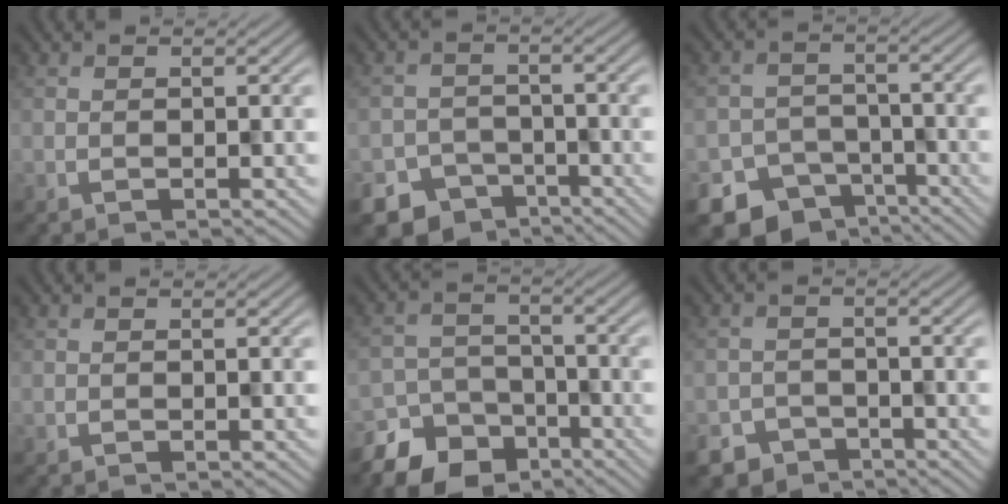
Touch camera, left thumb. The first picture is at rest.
{"total": 8.0, "force": [-6.3, 4.8, 1.1], "torque": [-0.007, -0.017, -0.082]}
{"total": 10.1, "force": [-7.5, 6.5, 2.0], "torque": [-0.029, -0.019, -0.093]}
{"total": 0.0}
{"total": 10.6, "force": [-8.1, 6.3, 2.9], "torque": [-0.057, -0.018, -0.118]}
{"total": 4.5, "force": [-3.7, 2.5, 0.2], "torque": [0.002, -0.004, -0.057]}